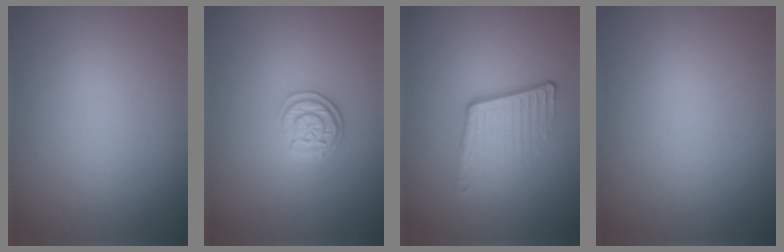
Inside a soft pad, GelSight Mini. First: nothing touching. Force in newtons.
{"total": 2.9, "press": 2.4, "slide": 1.7}
{"total": 4.0, "press": 2.6, "slide": 3.0}
{"total": 0.0}